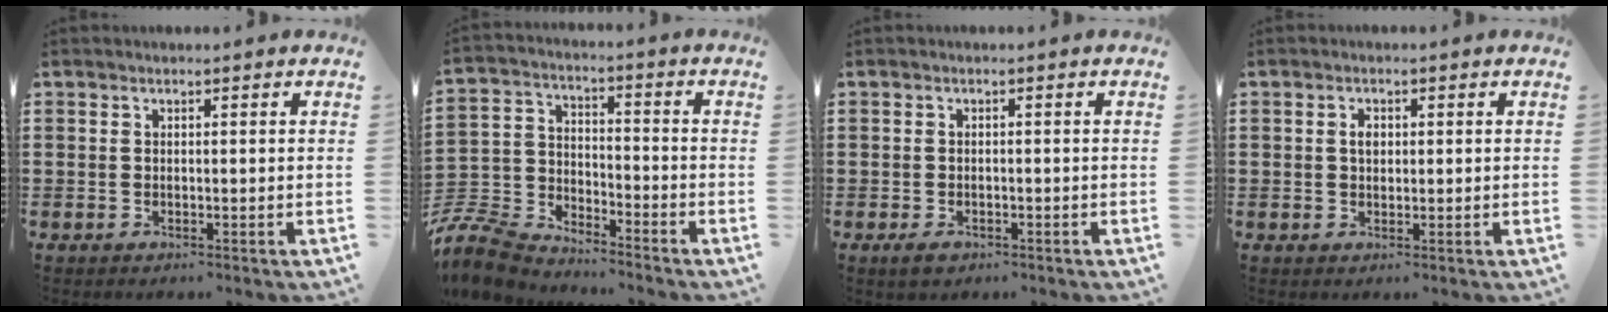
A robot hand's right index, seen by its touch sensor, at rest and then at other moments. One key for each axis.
{"total": 8.0, "fx": -7.7, "fy": 1.8, "fz": 1.2, "tx": -0.058, "ty": 0.002, "tz": -0.165}
{"total": 1.3, "fx": -0.9, "fy": 0.7, "fz": 0.5, "tx": -0.012, "ty": 0.000, "tz": -0.019}
{"total": 1.8, "fx": 0.3, "fy": 1.1, "fz": 1.3, "tx": -0.028, "ty": 0.007, "tz": 0.005}